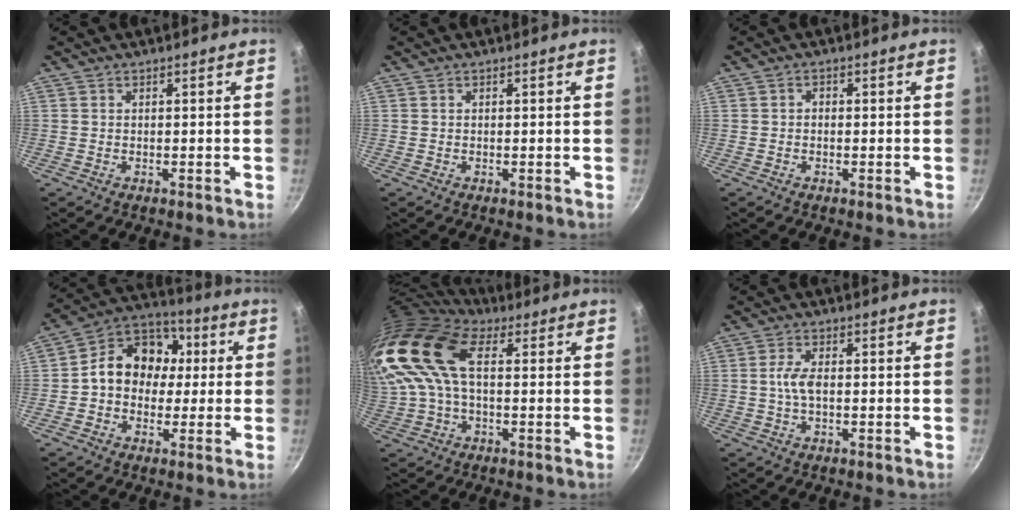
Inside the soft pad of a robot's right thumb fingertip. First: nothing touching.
{"total": 0.0}
{"total": 0.8, "force": [-0.3, 0.6, 0.4], "torque": [-0.007, 0.005, -0.006]}
{"total": 10.8, "force": [0.8, 8.7, 6.4], "torque": [-0.052, 0.025, -0.008]}
{"total": 16.4, "force": [4.4, 8.7, 13.1], "torque": [-0.263, 0.020, 0.078]}
{"total": 3.9, "force": [-0.2, 1.8, 3.5], "torque": [-0.074, 0.008, -0.008]}